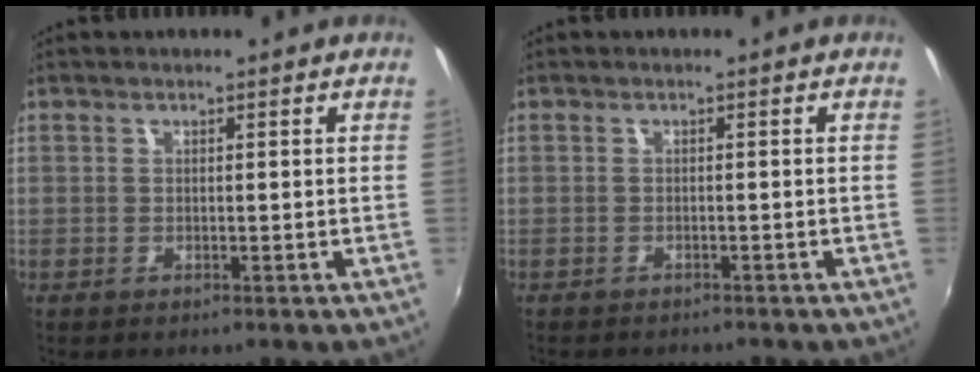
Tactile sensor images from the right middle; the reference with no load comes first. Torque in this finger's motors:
{"motor_torque": [1.07, -1.07, 0.09, 0.04]}